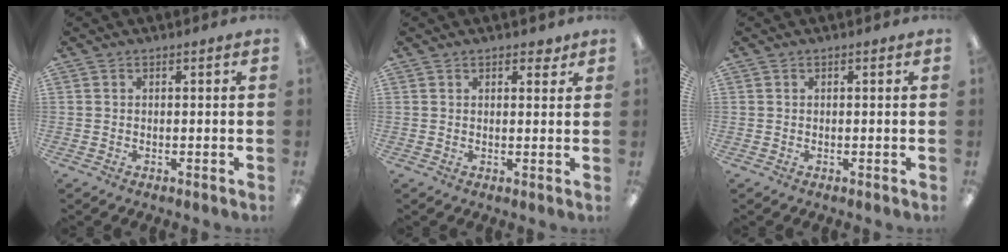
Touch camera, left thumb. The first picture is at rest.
{"total": 2.3, "force": [1.7, 1.1, 1.1], "torque": [-0.007, -0.005, 0.026]}
{"total": 0.0}